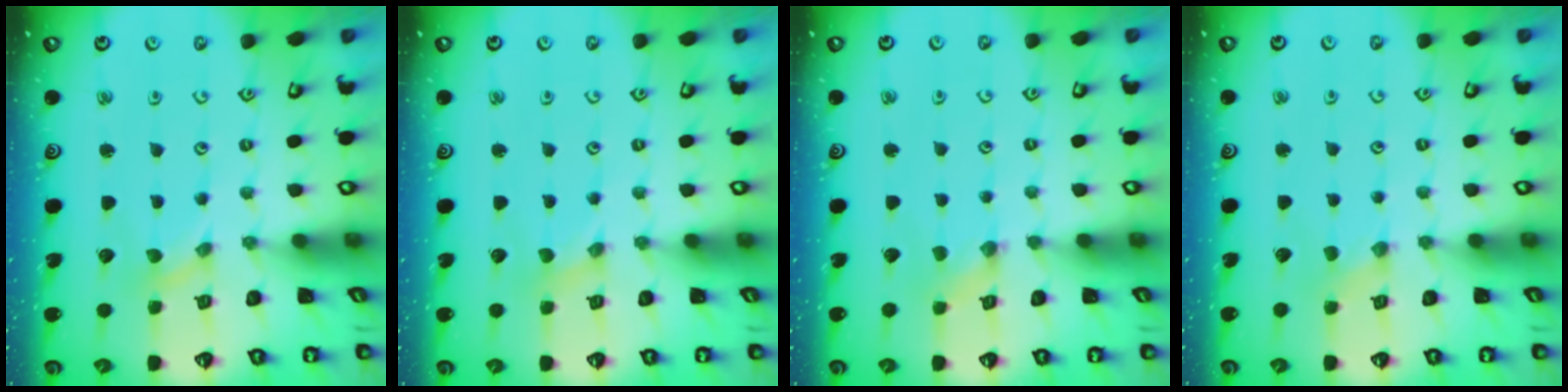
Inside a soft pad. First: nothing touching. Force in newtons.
{"total": 0.0}
{"total": 0.8, "press": 0.8, "slide": 0.2}
{"total": 0.0}